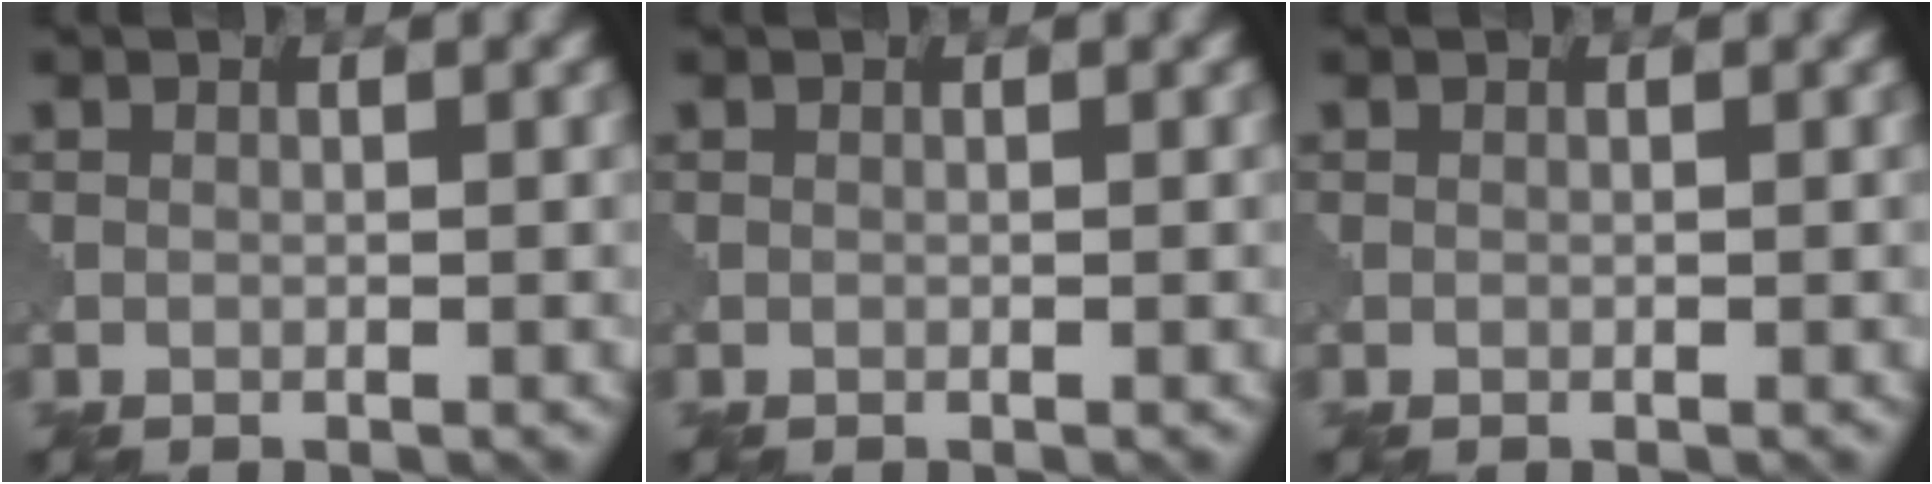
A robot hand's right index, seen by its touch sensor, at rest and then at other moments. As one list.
[{"total": 0.0}, {"total": 0.0}]